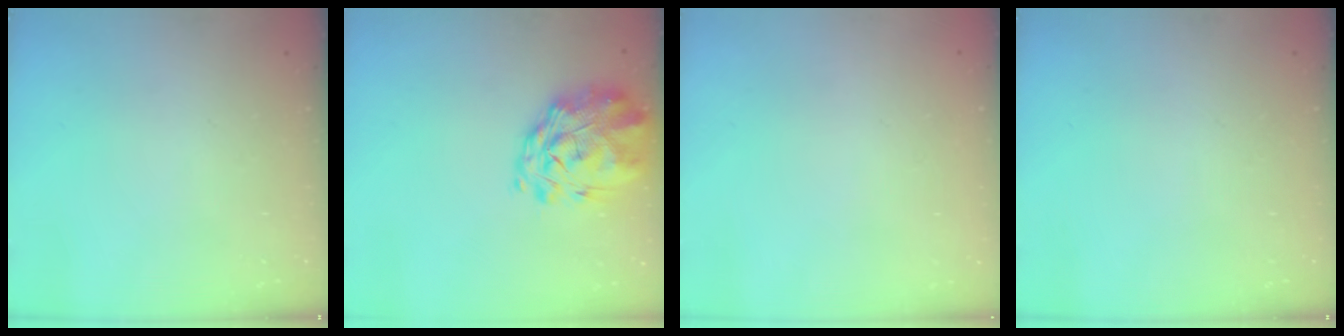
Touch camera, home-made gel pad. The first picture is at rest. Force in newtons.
{"total": 3.2, "press": 2.6, "slide": 1.9}
{"total": 1.6, "press": 1.6, "slide": 0.2}
{"total": 0.0}